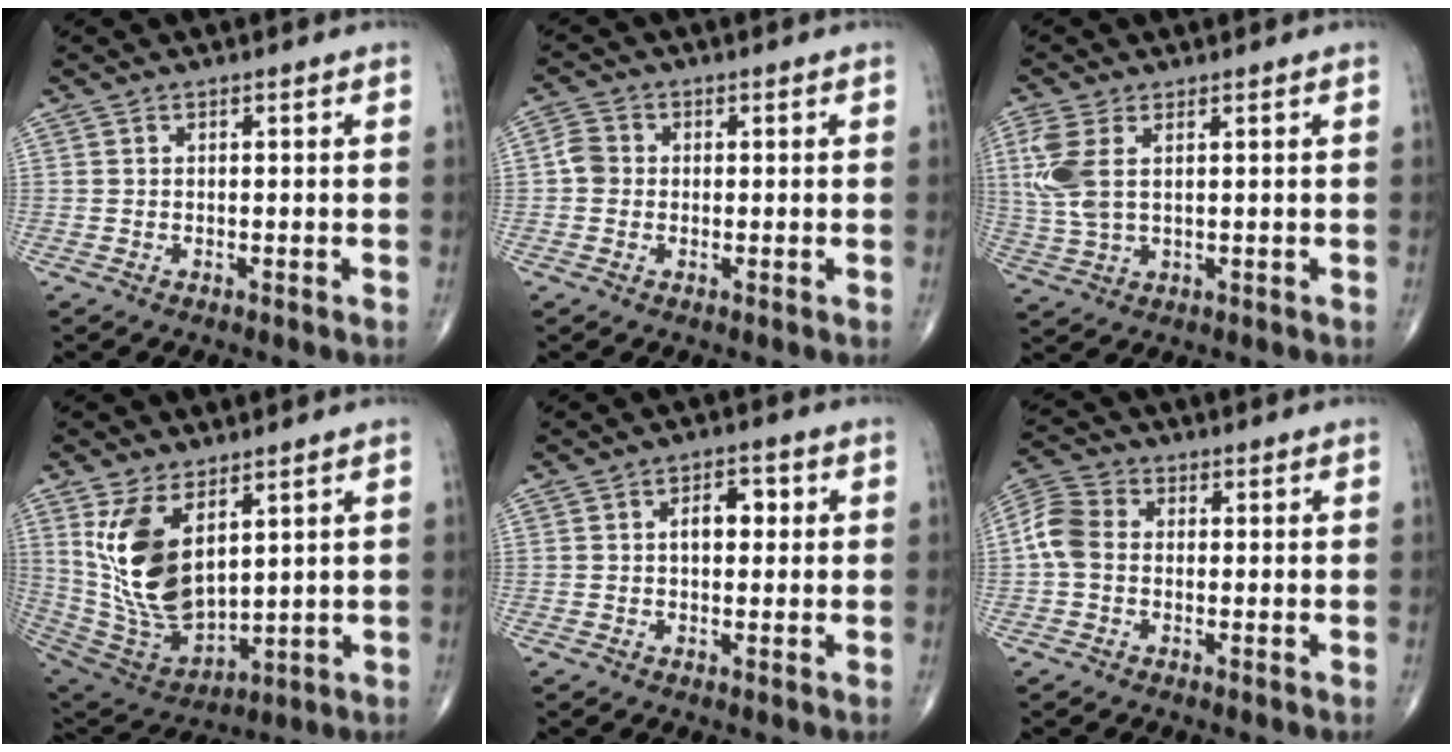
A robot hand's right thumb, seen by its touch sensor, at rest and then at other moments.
{"total": 3.2, "force": [-0.4, 2.9, 1.4], "torque": [-0.012, 0.006, -0.014]}
{"total": 7.1, "force": [1.7, 3.8, 5.8], "torque": [-0.154, 0.004, 0.042]}
{"total": 15.9, "force": [5.4, 8.4, 12.4], "torque": [-0.223, -0.027, 0.129]}
{"total": 4.5, "force": [0.6, 2.8, 3.5], "torque": [-0.035, 0.015, 0.006]}
{"total": 6.5, "force": [-0.5, 4.9, 4.3], "torque": [-0.085, 0.017, -0.025]}